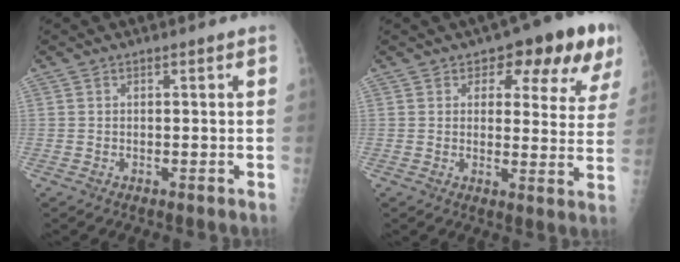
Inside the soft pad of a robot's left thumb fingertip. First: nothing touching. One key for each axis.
{"total": 13.5, "fx": 7.8, "fy": 6.3, "fz": 9.0, "tx": -0.053, "ty": -0.035, "tz": 0.083}